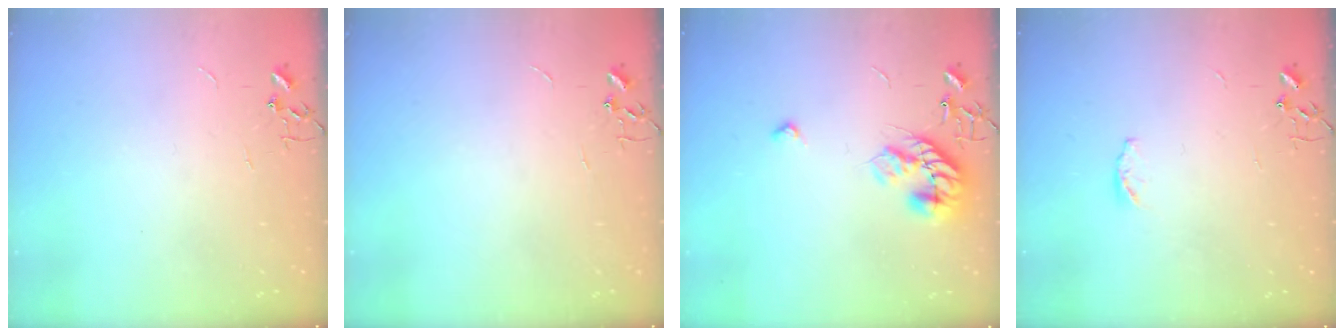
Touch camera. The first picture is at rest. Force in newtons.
{"total": 0.0}
{"total": 13.8, "press": 13.8, "slide": 0.5}
{"total": 4.0, "press": 4.0, "slide": 0.6}